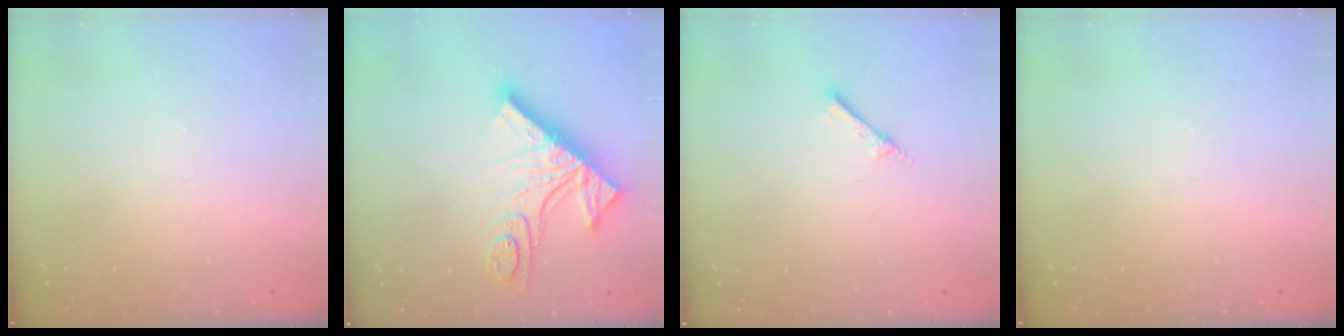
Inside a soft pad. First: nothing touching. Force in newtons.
{"total": 18.5, "press": 18.4, "slide": 1.5}
{"total": 2.4, "press": 2.4, "slide": 0.2}
{"total": 0.0}